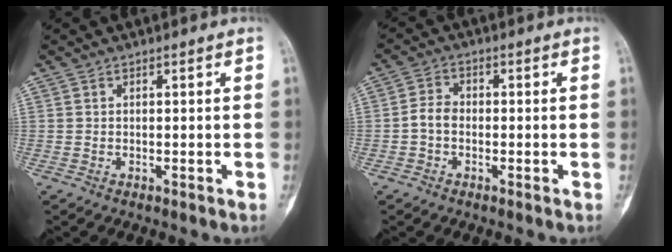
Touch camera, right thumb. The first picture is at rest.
{"total": 3.5, "force": [-0.9, 2.6, 2.1], "torque": [-0.035, 0.012, -0.025]}